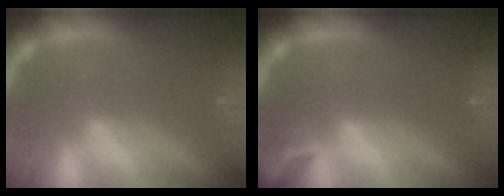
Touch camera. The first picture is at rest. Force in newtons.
{"total": 1.9}